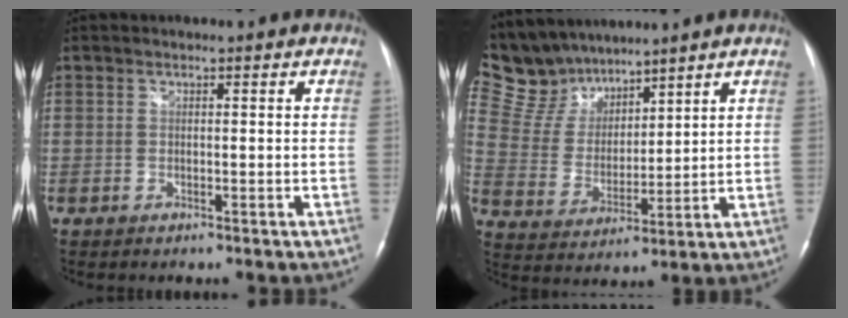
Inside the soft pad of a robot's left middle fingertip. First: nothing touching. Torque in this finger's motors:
{"motor_torque": [-0.01, -0.21, -0.07, -0.08]}